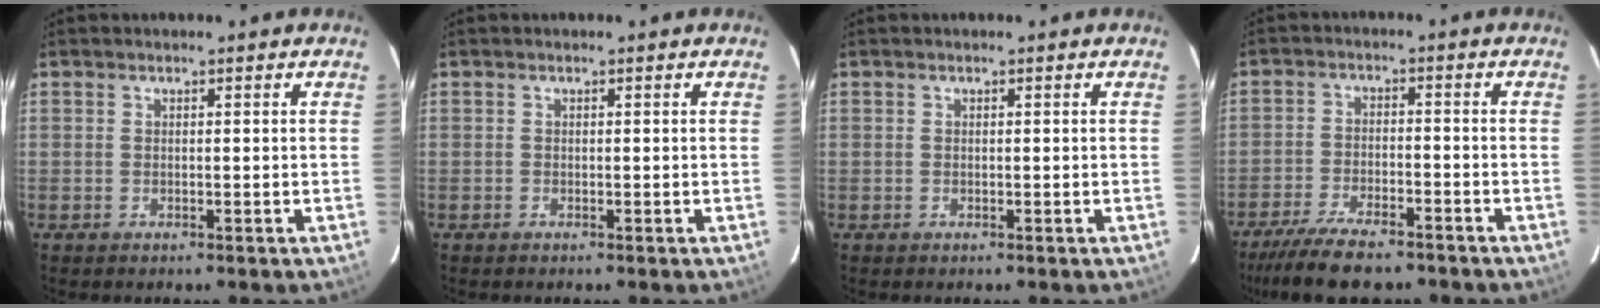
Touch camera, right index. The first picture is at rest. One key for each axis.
{"total": 0.0}
{"total": 0.0}
{"total": 12.3, "fx": -10.1, "fy": 3.5, "fz": 6.1, "tx": -0.143, "ty": -0.021, "tz": -0.170}